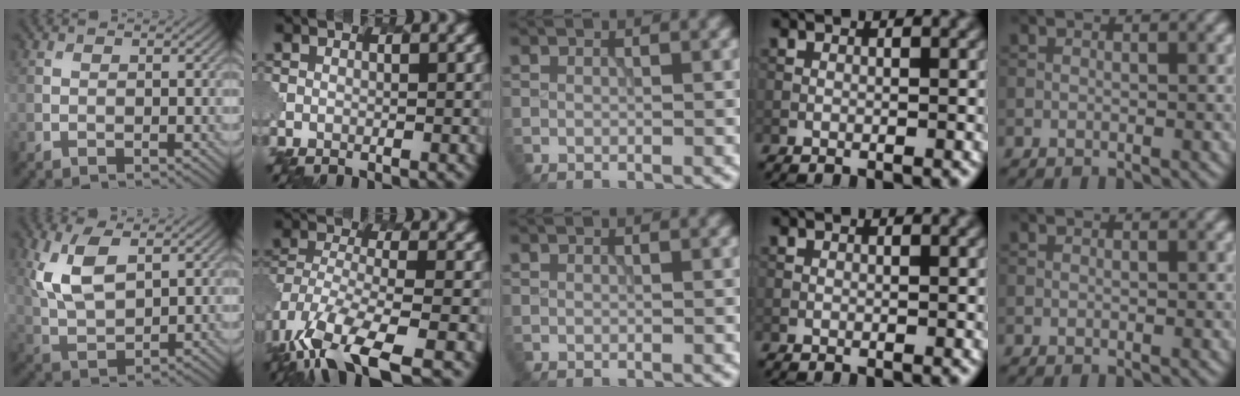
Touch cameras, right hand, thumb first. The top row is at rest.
{"thumb": {"total": 8.3, "force": [2.9, 4.1, 6.6], "torque": [-0.154, 0.002, 0.057]}, "index": {"total": 10.7, "force": [-6.3, 4.4, 7.4], "torque": [-0.165, -0.030, -0.110]}}